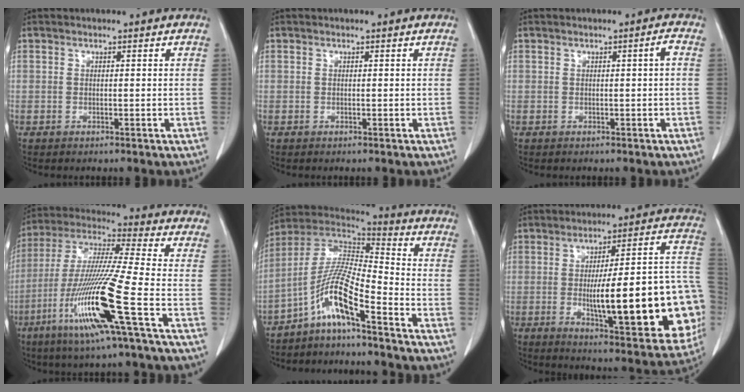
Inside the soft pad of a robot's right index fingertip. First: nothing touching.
{"total": 0.0}
{"total": 1.4, "force": [0.1, -0.1, 1.4], "torque": [-0.020, 0.004, 0.002]}
{"total": 16.9, "force": [-6.8, -1.3, 15.5], "torque": [-0.322, -0.028, -0.134]}
{"total": 10.2, "force": [-6.2, 0.6, 8.1], "torque": [-0.168, 0.014, -0.125]}
{"total": 25.4, "force": [-4.2, 4.8, 24.5], "torque": [-0.261, 0.022, -0.045]}